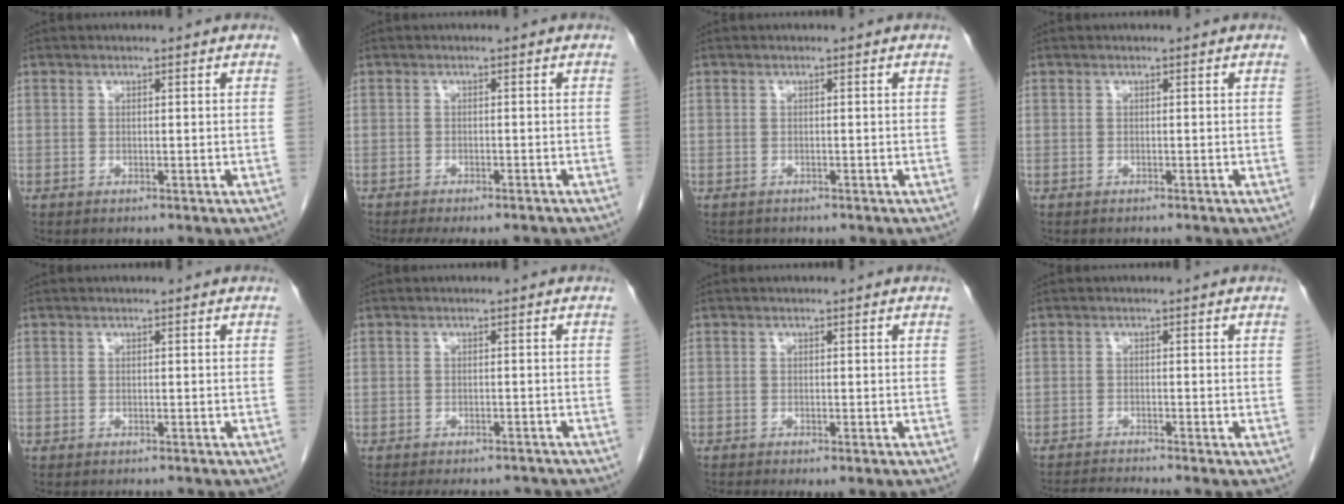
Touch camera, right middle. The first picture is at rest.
{"total": 9.3, "force": [-8.0, 2.2, 4.1], "torque": [-0.061, -0.011, -0.101]}
{"total": 1.2, "force": [-1.1, 0.5, 0.2], "torque": [-0.014, -0.004, -0.015]}
{"total": 2.0, "force": [-1.8, 0.4, 0.8], "torque": [-0.014, -0.002, -0.019]}
{"total": 1.5, "force": [-1.4, 0.3, 0.5], "torque": [-0.011, -0.001, -0.017]}
{"total": 8.2, "force": [-7.5, 2.4, 2.5], "torque": [-0.034, -0.002, -0.086]}
{"total": 3.6, "force": [-2.9, 0.4, 2.1], "torque": [-0.024, -0.010, -0.039]}
{"total": 4.3, "force": [-3.8, -1.7, 0.9], "torque": [-0.022, -0.021, -0.066]}